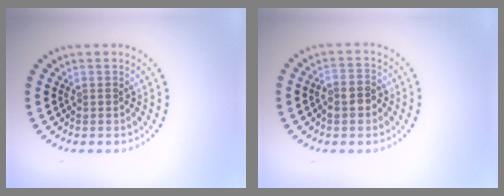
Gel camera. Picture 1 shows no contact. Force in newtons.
{"total": 2.2, "press": 2.1, "slide": 0.8}